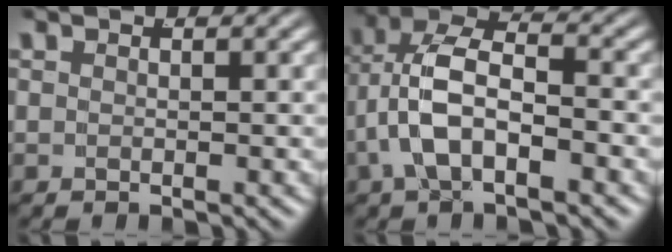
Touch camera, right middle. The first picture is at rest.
{"total": 6.4, "force": [0.4, 4.1, 4.9], "torque": [-0.105, -0.006, 0.005]}